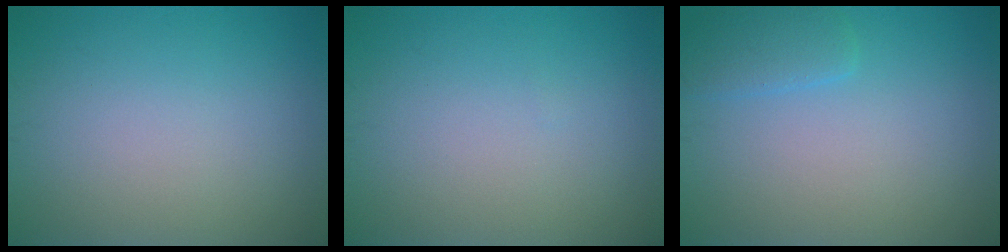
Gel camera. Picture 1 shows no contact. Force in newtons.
{"total": 0.0}
{"total": 2.0, "press": 2.0, "slide": 0.2}